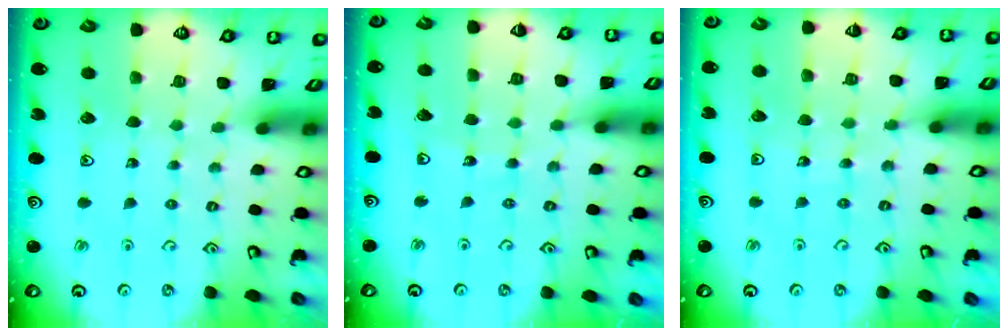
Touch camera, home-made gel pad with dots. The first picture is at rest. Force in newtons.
{"total": 5.1, "press": 5.1, "slide": 0.7}
{"total": 5.3, "press": 4.9, "slide": 2.0}